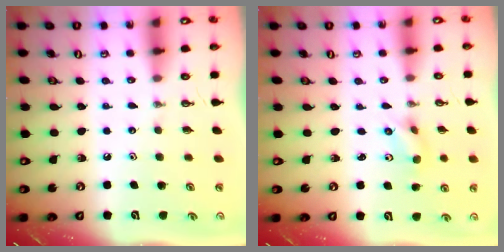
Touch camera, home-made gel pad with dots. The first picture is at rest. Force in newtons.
{"total": 1.9, "press": 1.7, "slide": 0.7}